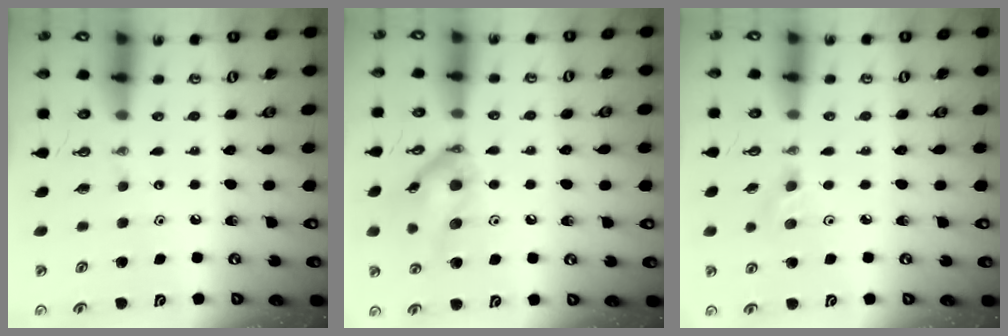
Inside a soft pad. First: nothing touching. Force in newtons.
{"total": 13.6, "press": 13.6, "slide": 1.0}
{"total": 2.6, "press": 2.5, "slide": 0.8}